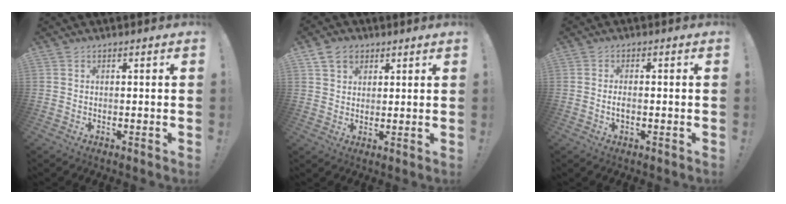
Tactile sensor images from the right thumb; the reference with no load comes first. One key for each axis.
{"total": 5.9, "fx": 3.4, "fy": 4.2, "fz": 2.2, "tx": -0.035, "ty": -0.006, "tz": 0.065}
{"total": 2.1, "fx": -0.6, "fy": 0.9, "fz": 1.9, "tx": -0.035, "ty": 0.004, "tz": -0.010}